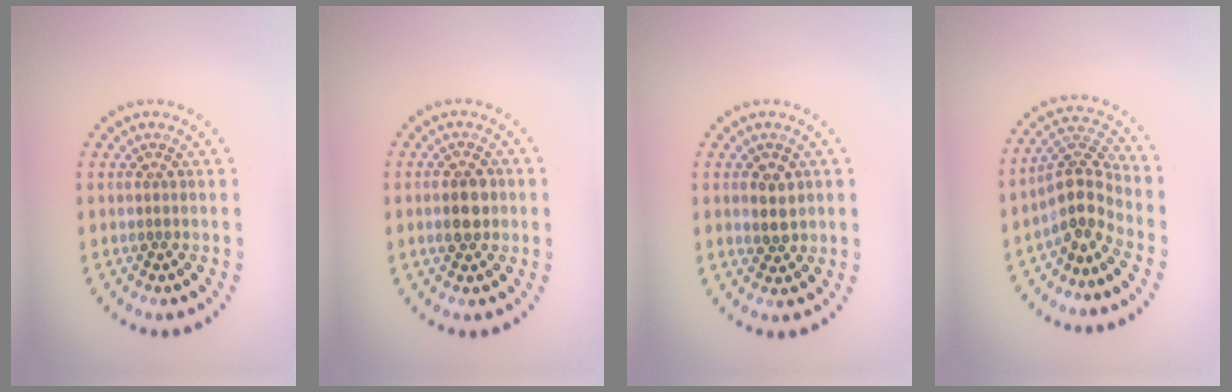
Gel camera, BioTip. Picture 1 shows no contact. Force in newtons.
{"total": 2.8, "press": 2.7, "slide": 0.2}
{"total": 2.2, "press": 2.1, "slide": 0.7}
{"total": 3.7, "press": 3.0, "slide": 2.2}